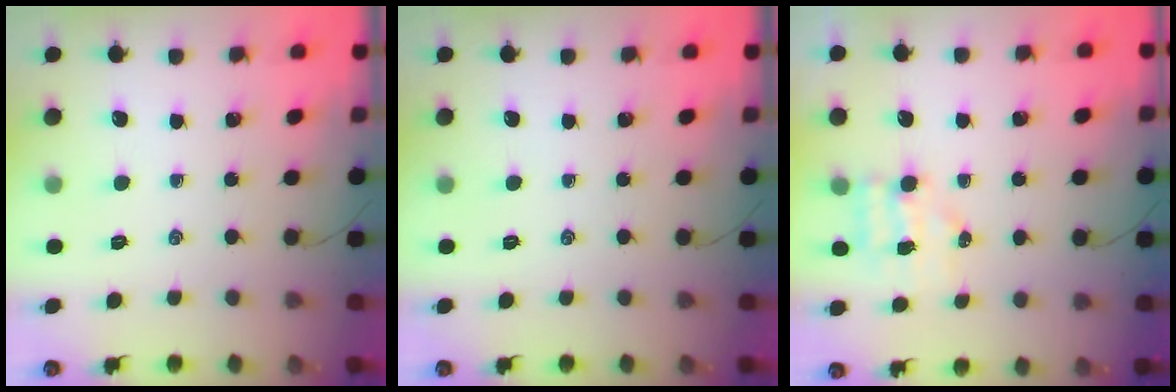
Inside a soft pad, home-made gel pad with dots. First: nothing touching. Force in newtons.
{"total": 0.0}
{"total": 5.0, "press": 5.0, "slide": 0.7}